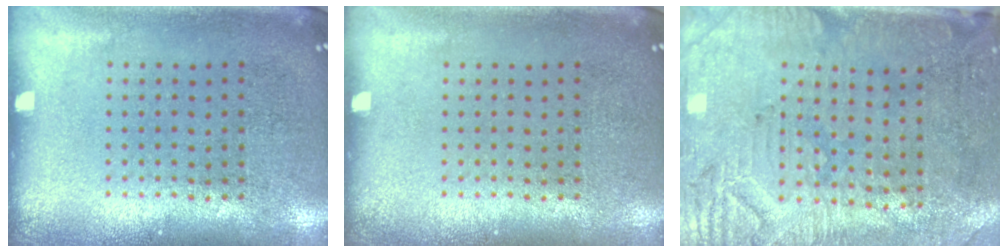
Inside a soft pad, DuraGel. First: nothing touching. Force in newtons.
{"total": 0.0}
{"total": 3.1, "press": 2.7, "slide": 1.5}